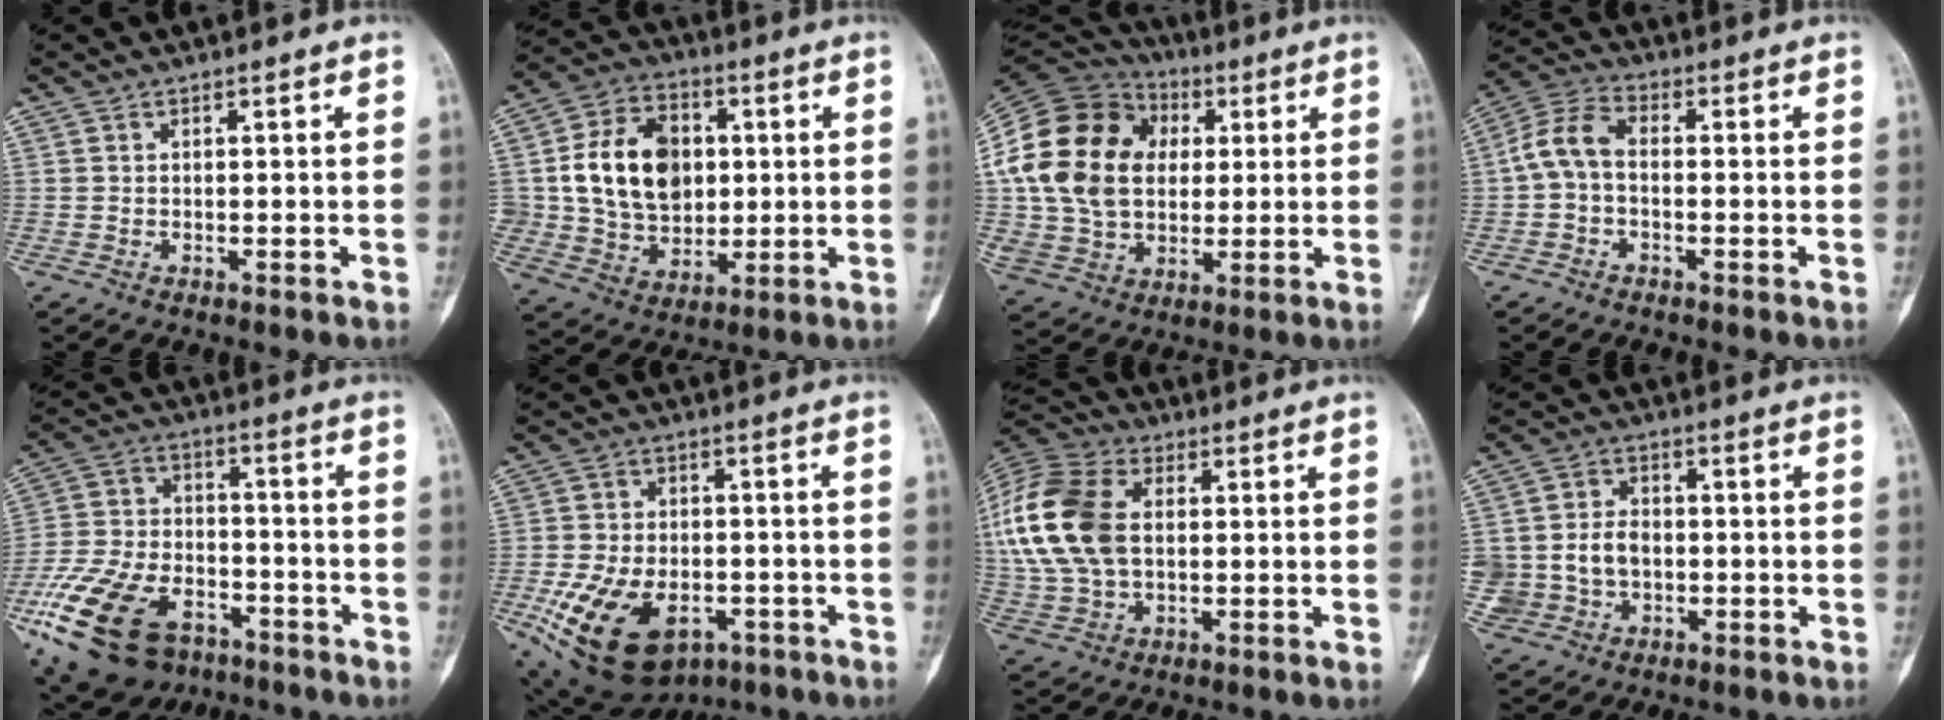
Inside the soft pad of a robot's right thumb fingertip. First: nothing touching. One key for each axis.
{"total": 16.6, "fx": 2.1, "fy": 12.6, "fz": 10.7, "tx": -0.149, "ty": 0.004, "tz": 0.043}
{"total": 25.2, "fx": 3.9, "fy": 18.6, "fz": 16.5, "tx": -0.323, "ty": 0.027, "tz": 0.078}
{"total": 6.6, "fx": -0.6, "fy": 3.9, "fz": 5.3, "tx": -0.109, "ty": 0.023, "tz": -0.025}
{"total": 24.0, "fx": -12.4, "fy": 14.6, "fz": 14.5, "tx": -0.327, "ty": 0.040, "tz": -0.215}
{"total": 18.5, "fx": -7.5, "fy": 11.5, "fz": 12.5, "tx": -0.227, "ty": 0.012, "tz": -0.106}
{"total": 20.4, "fx": 2.7, "fy": 13.4, "fz": 15.1, "tx": -0.344, "ty": 0.009, "tz": 0.050}
{"total": 9.9, "fx": -1.6, "fy": 9.5, "fz": 2.4, "tx": -0.018, "ty": 0.024, "tz": -0.023}